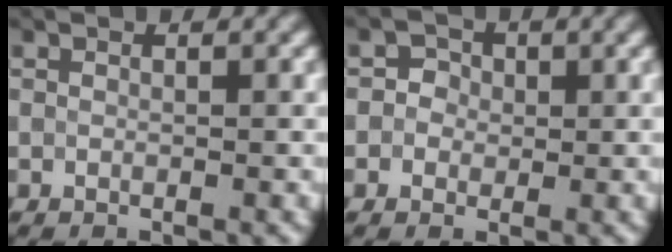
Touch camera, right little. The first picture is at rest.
{"total": 1.6, "force": [0.3, 1.5, 0.4], "torque": [0.006, 0.004, -0.003]}